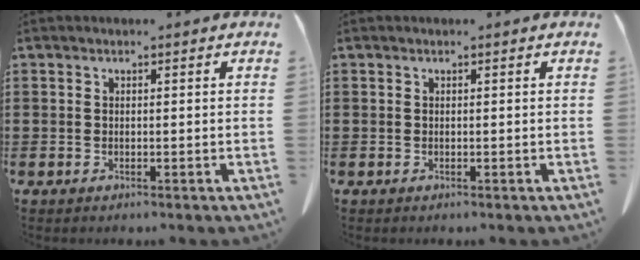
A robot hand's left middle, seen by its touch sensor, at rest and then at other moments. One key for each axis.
{"total": 0.0}